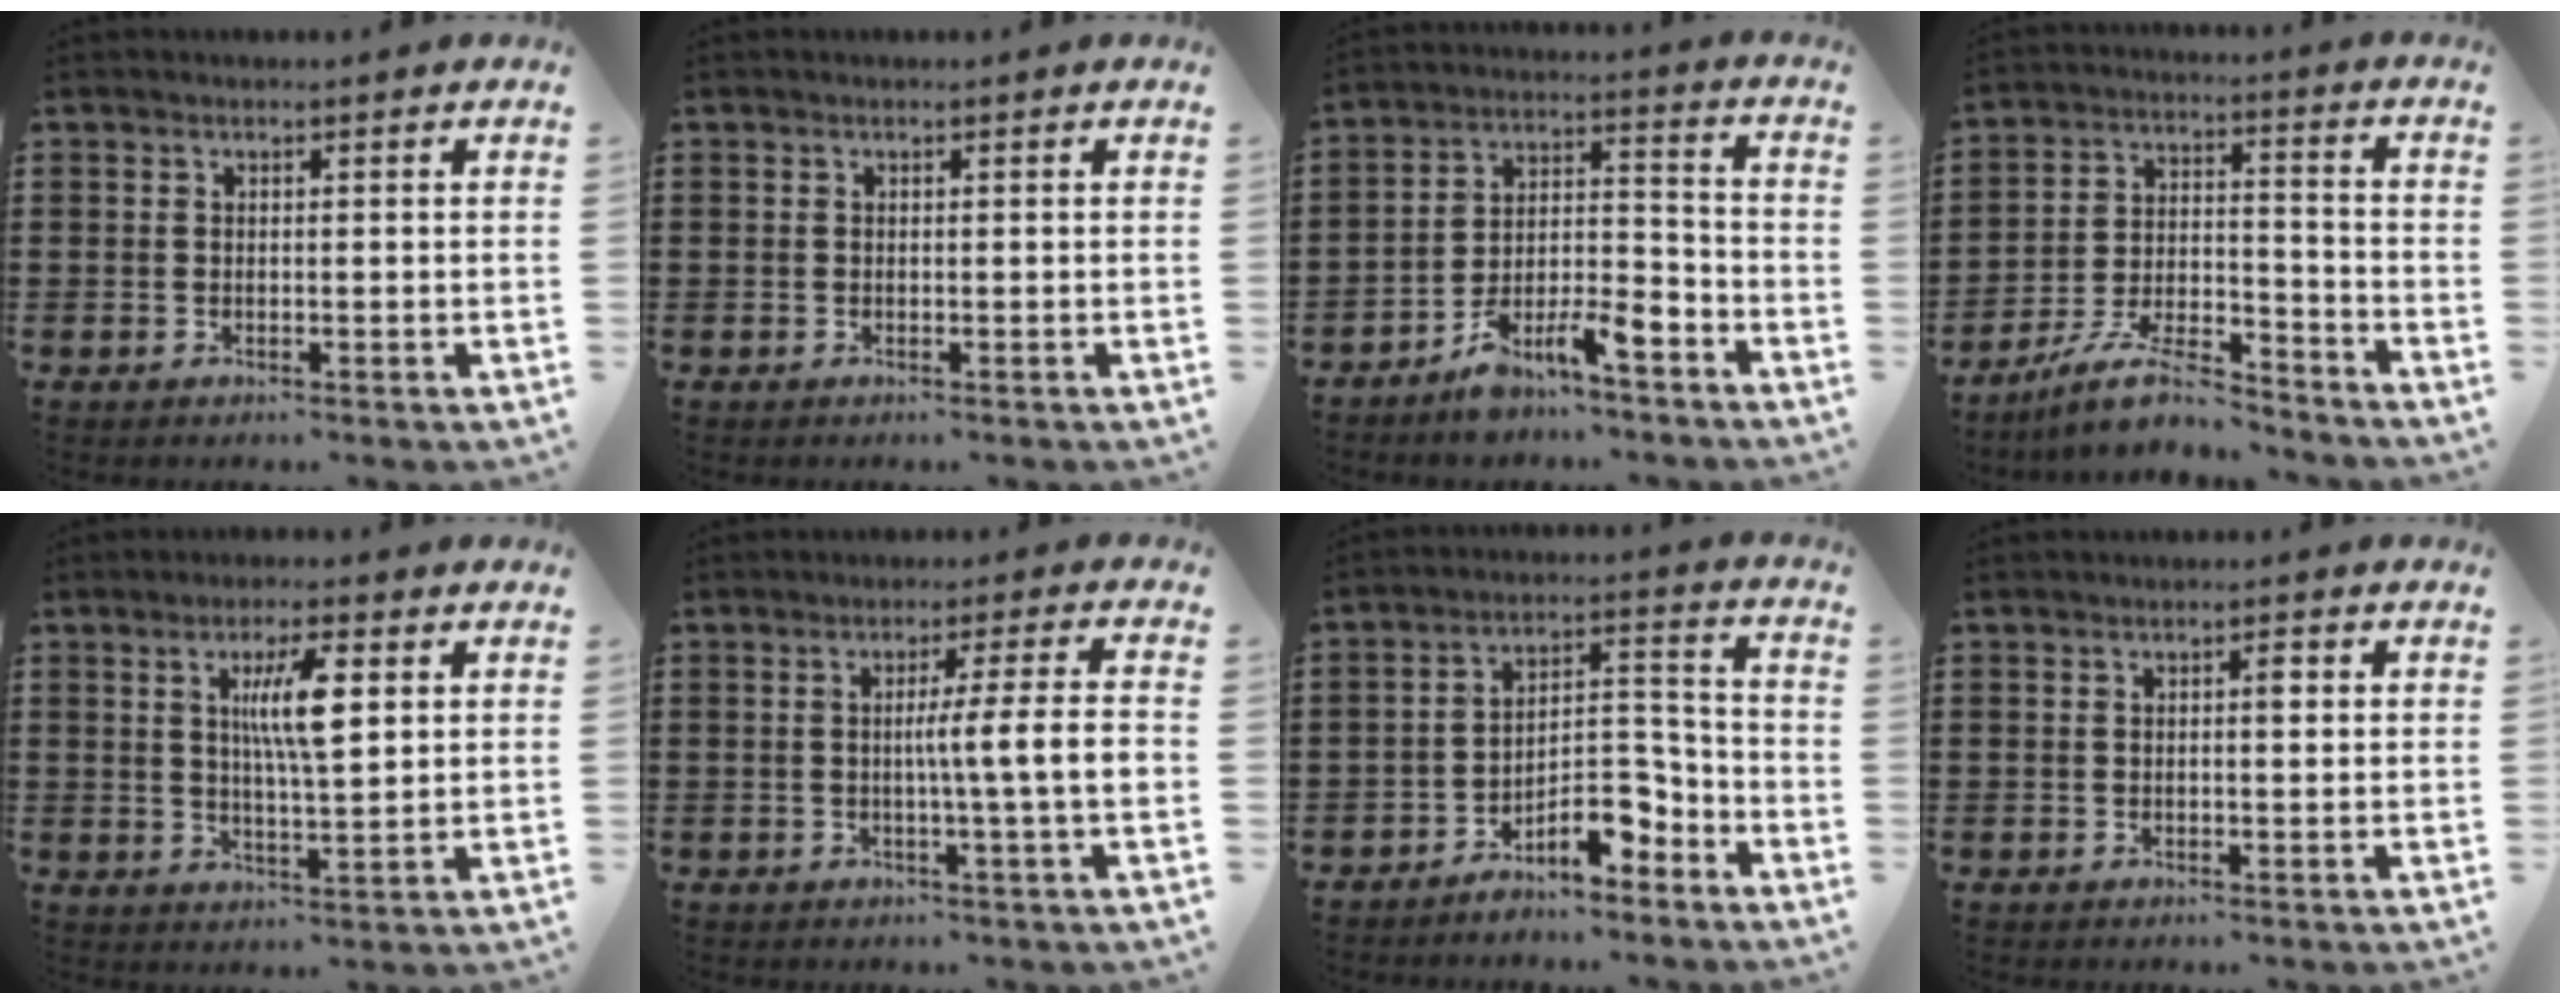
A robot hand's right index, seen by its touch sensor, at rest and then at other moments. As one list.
[{"total": 0.0}, {"total": 8.9, "force": [-7.0, 2.9, 4.7], "torque": [-0.078, 0.016, -0.130]}, {"total": 9.8, "force": [-8.5, 1.6, 4.6], "torque": [-0.085, 0.021, -0.163]}, {"total": 7.3, "force": [2.1, 1.5, 6.9], "torque": [-0.130, 0.004, 0.031]}, {"total": 6.5, "force": [-0.4, -0.9, 6.4], "torque": [-0.114, -0.008, -0.013]}, {"total": 7.8, "force": [-5.7, 2.7, 4.6], "torque": [-0.071, 0.007, -0.104]}, {"total": 1.6, "force": [0.0, 0.2, 1.5], "torque": [-0.021, -0.003, -0.003]}]